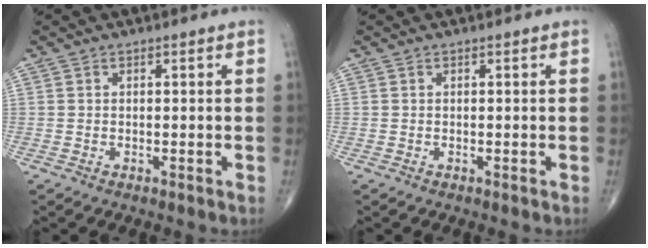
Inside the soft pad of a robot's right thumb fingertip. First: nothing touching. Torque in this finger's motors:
{"motor_torque": [-0.21, -0.02, -0.18, -0.07, 0.00]}